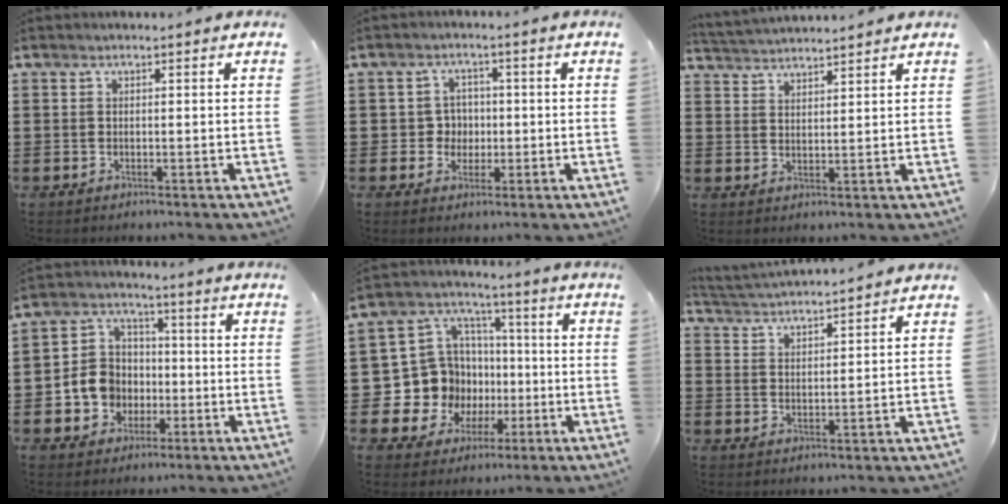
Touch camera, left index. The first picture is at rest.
{"total": 3.6, "force": [-0.2, 3.4, 1.2], "torque": [-0.038, 0.007, -0.009]}
{"total": 2.6, "force": [2.6, -0.2, -0.2], "torque": [-0.007, -0.010, 0.047]}
{"total": 7.7, "force": [-1.6, 7.1, 2.3], "torque": [-0.084, 0.016, -0.030]}
{"total": 12.4, "force": [-1.7, 11.9, 2.9], "torque": [-0.113, -0.015, -0.014]}
{"total": 3.0, "force": [3.0, -0.4, 0.0], "torque": [-0.012, -0.019, 0.050]}